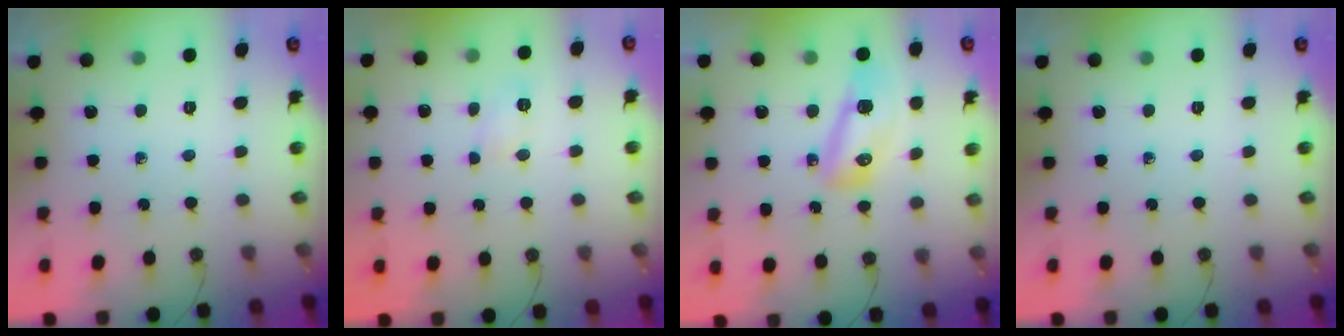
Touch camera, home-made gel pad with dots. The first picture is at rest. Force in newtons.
{"total": 3.9, "press": 3.9, "slide": 0.4}
{"total": 9.6, "press": 9.6, "slide": 0.7}
{"total": 0.0}